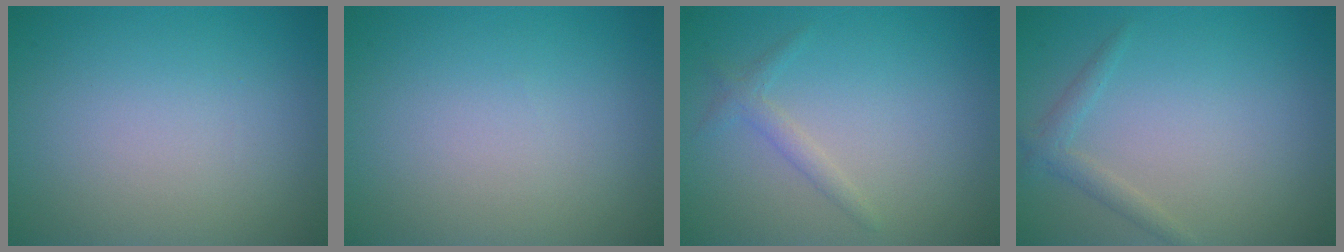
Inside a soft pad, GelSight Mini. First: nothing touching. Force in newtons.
{"total": 0.0}
{"total": 1.3, "press": 1.3, "slide": 0.0}
{"total": 1.4, "press": 1.4, "slide": 0.1}